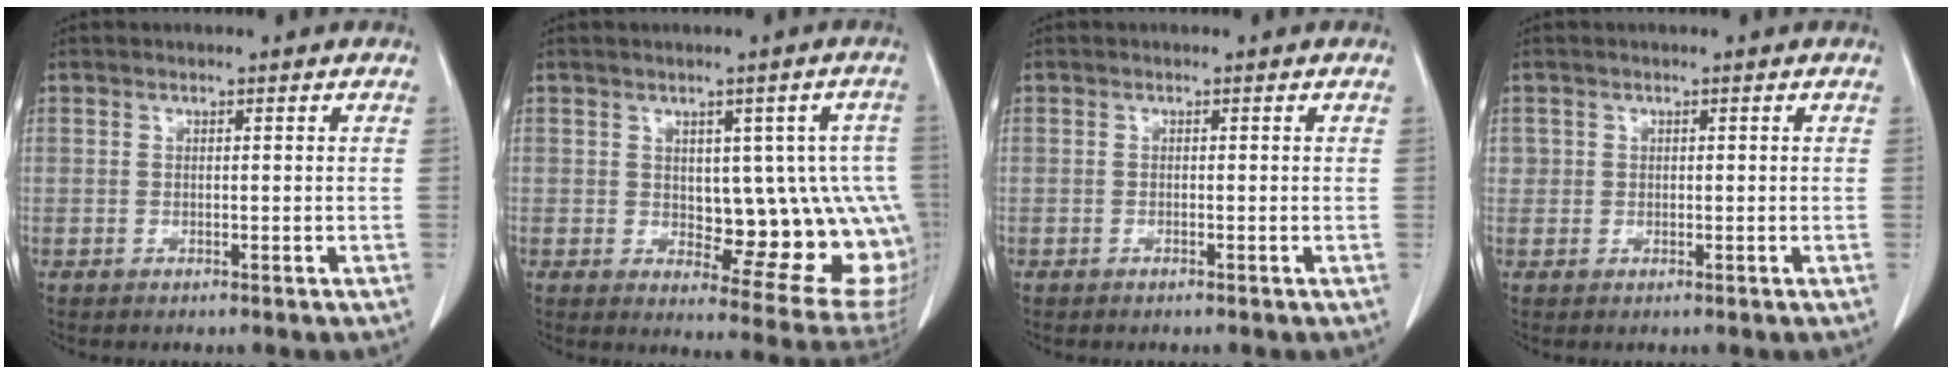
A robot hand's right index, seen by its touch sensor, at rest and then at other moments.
{"total": 13.2, "force": [0.2, 5.7, 11.9], "torque": [-0.112, 0.010, 0.018]}
{"total": 0.0}
{"total": 1.1, "force": [0.3, 1.0, 0.1], "torque": [0.012, 0.003, 0.000]}